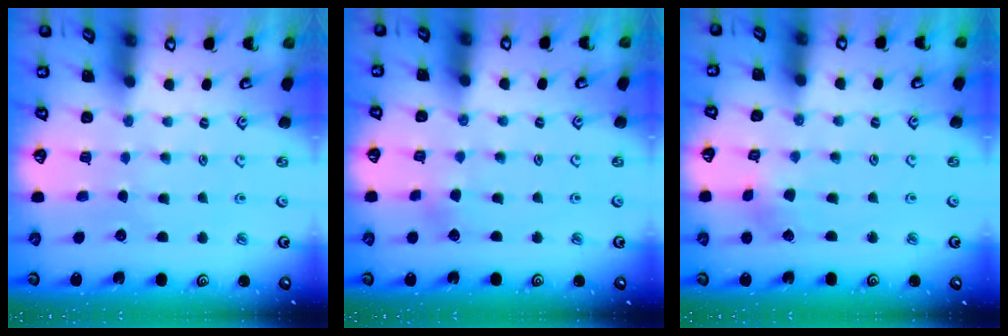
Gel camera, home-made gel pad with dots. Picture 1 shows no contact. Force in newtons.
{"total": 2.1, "press": 2.1, "slide": 0.3}
{"total": 2.1, "press": 2.1, "slide": 0.1}